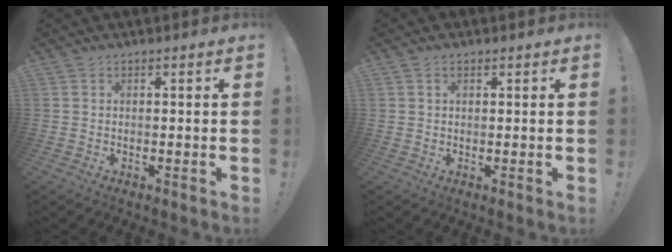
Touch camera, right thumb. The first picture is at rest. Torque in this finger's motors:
{"motor_torque": [-0.06, 0.14, 0.04, -0.01, 0.00]}